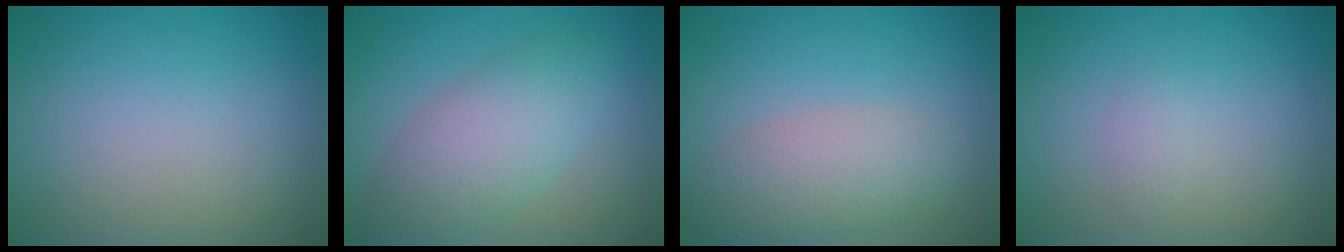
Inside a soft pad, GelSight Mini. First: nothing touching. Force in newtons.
{"total": 5.3, "press": 5.3, "slide": 0.3}
{"total": 4.1, "press": 4.1, "slide": 0.2}
{"total": 0.8, "press": 0.8, "slide": 0.0}